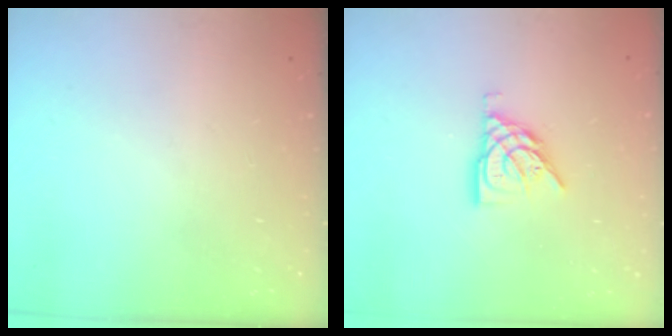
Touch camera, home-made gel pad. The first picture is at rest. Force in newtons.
{"total": 9.3, "press": 9.2, "slide": 1.2}